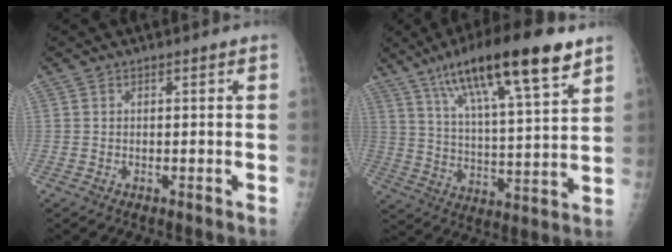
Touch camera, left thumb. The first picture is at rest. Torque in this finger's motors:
{"motor_torque": [1.39, -0.09, 1.63, -0.93, 0.17]}